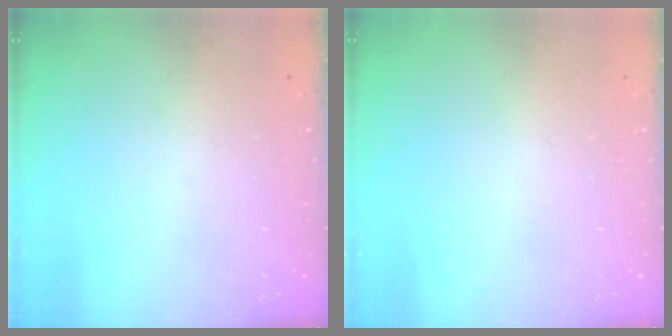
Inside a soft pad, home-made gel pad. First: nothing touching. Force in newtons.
{"total": 0.0}